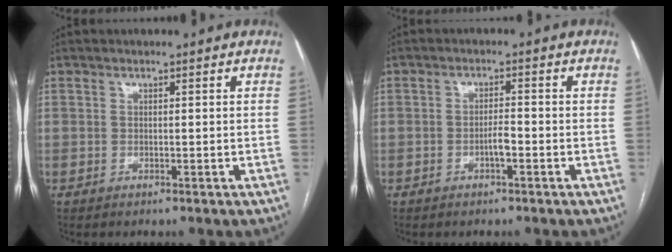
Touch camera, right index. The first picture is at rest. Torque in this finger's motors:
{"motor_torque": [0.06, -0.07, 0.35, 0.06]}